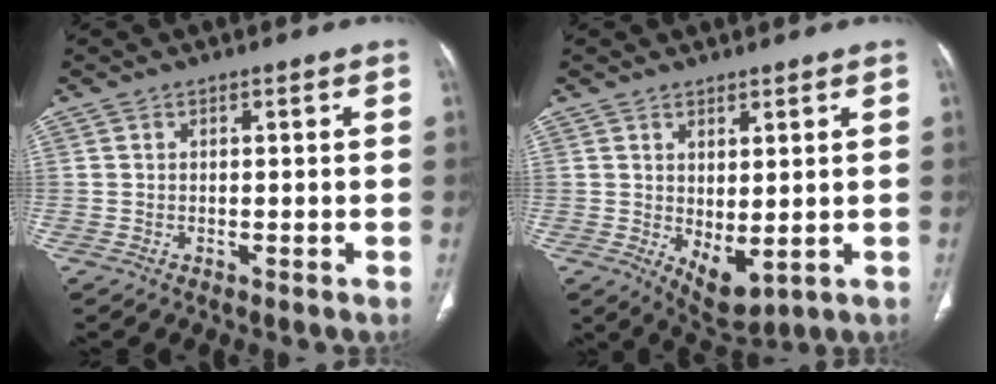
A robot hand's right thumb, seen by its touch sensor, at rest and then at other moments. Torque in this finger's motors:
{"motor_torque": [-0.35, 0.50, -0.28, 0.22, 0.18]}